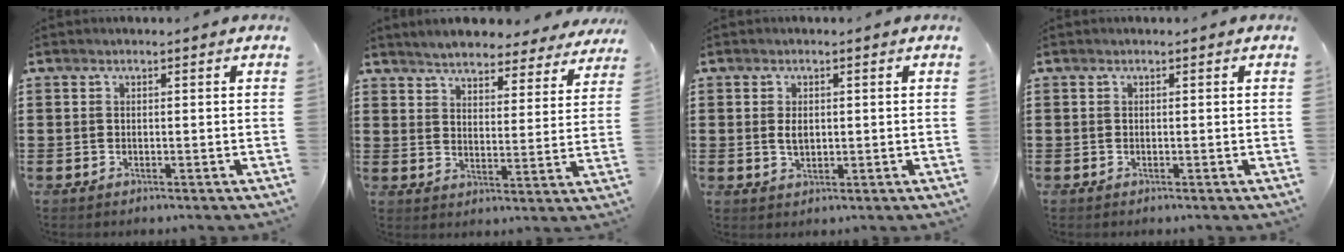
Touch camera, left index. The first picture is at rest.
{"total": 5.1, "force": [5.0, 0.2, 0.7], "torque": [-0.037, -0.028, 0.086]}
{"total": 2.3, "force": [0.3, 1.3, 1.8], "torque": [-0.039, 0.005, 0.005]}
{"total": 0.0}